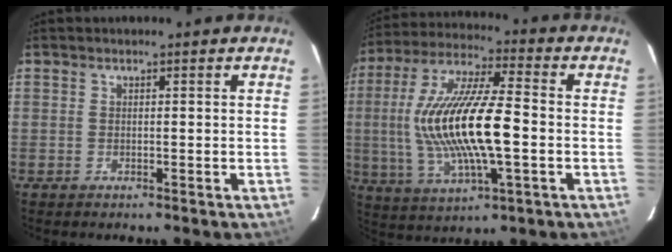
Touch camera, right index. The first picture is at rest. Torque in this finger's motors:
{"motor_torque": [1.46, -0.68, 1.05, 0.21]}